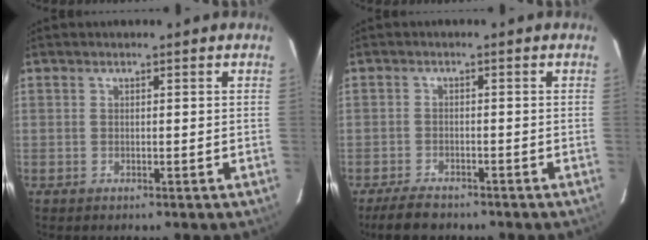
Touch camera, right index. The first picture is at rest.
{"total": 4.5, "force": [-3.8, 2.0, 1.4], "torque": [-0.033, -0.006, -0.066]}